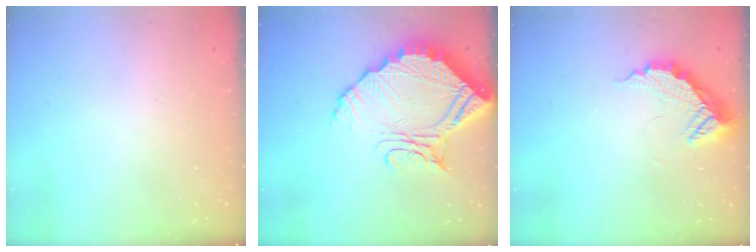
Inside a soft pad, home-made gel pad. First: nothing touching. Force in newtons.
{"total": 17.3, "press": 17.2, "slide": 1.9}
{"total": 10.5, "press": 10.5, "slide": 0.3}